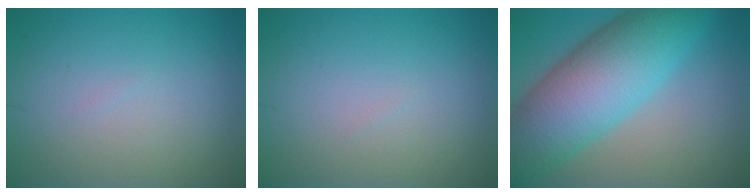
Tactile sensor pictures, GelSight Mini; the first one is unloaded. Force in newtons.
{"total": 0.0}
{"total": 11.3, "press": 11.3, "slide": 0.4}